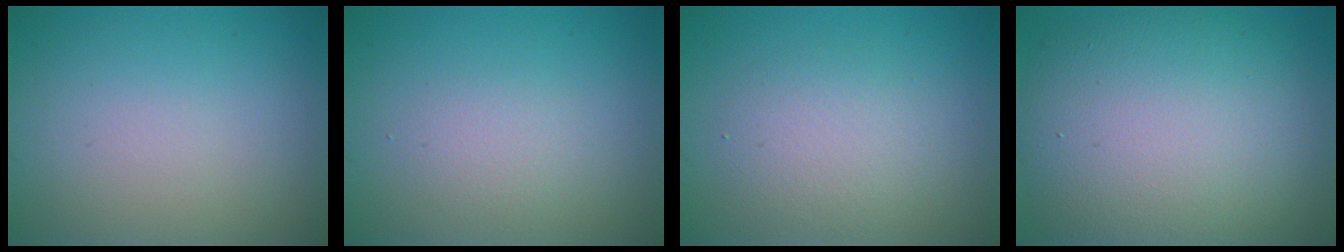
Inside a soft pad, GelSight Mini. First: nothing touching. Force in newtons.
{"total": 1.5, "press": 1.5, "slide": 0.1}
{"total": 2.8, "press": 2.8, "slide": 0.1}
{"total": 12.0, "press": 12.0, "slide": 1.1}